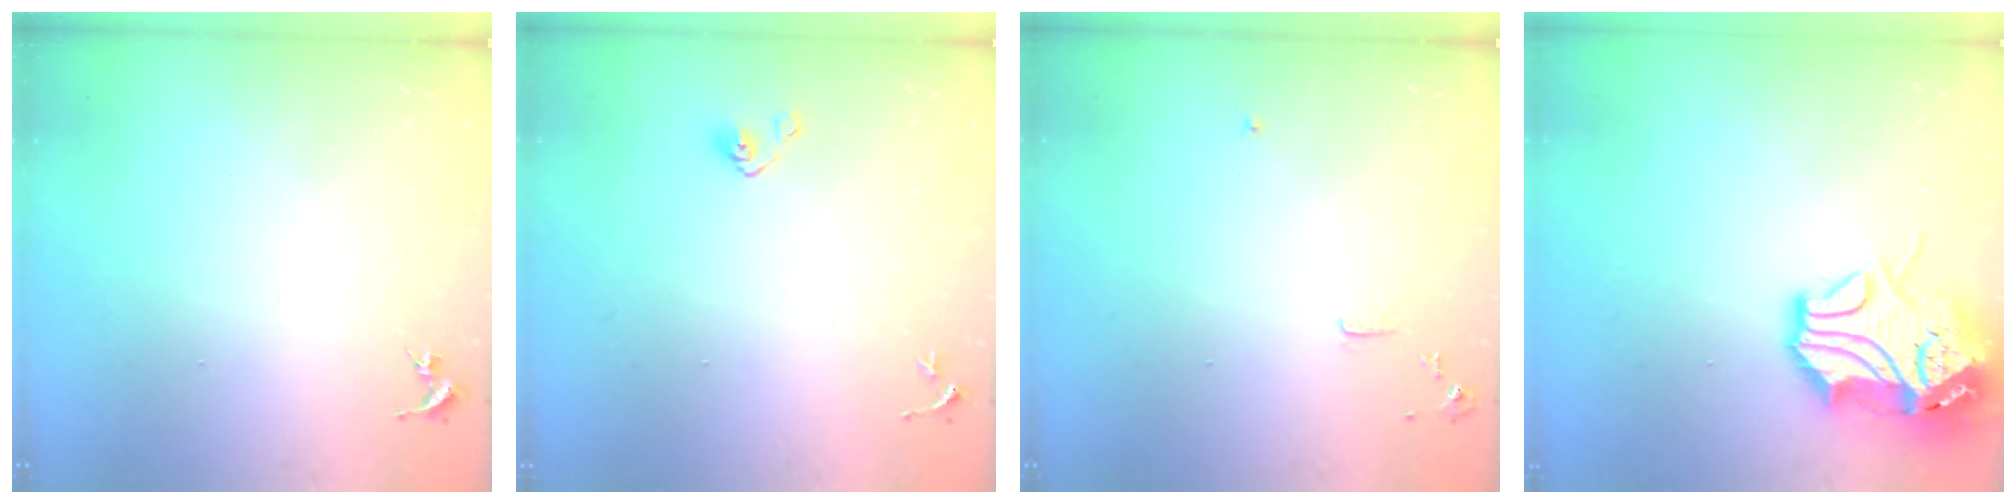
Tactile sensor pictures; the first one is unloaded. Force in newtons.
{"total": 4.9, "press": 4.6, "slide": 1.8}
{"total": 6.0, "press": 6.0, "slide": 0.7}
{"total": 15.5, "press": 15.3, "slide": 2.3}